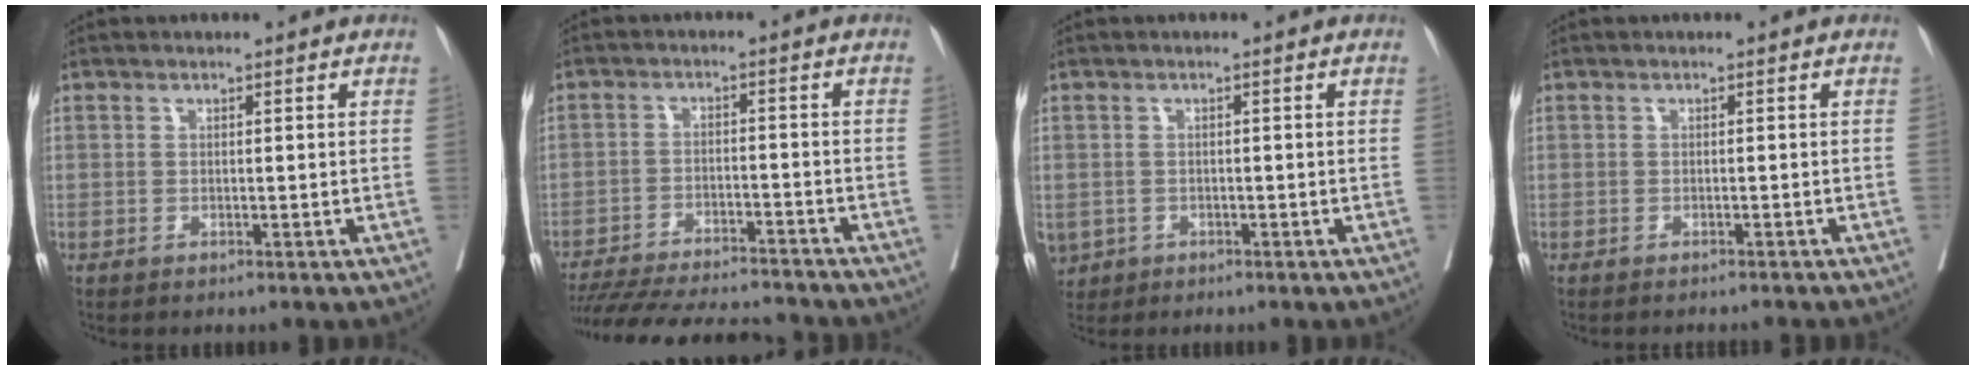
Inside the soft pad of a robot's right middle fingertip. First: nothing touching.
{"total": 18.4, "force": [-16.8, 2.6, 6.8], "torque": [-0.145, -0.024, -0.245]}
{"total": 5.1, "force": [-2.4, 4.3, 1.5], "torque": [-0.041, -0.003, -0.035]}
{"total": 4.3, "force": [-4.1, 0.5, 1.2], "torque": [-0.012, -0.007, -0.050]}